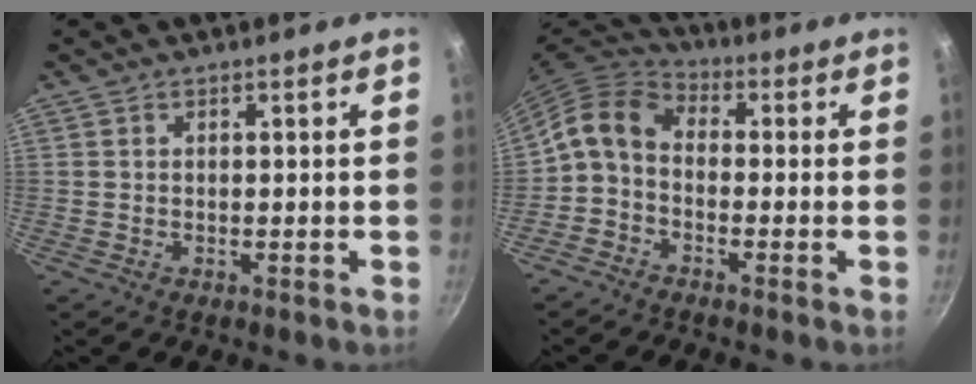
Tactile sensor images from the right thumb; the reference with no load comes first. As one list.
[{"total": 8.0, "force": [-1.6, 5.7, 5.4], "torque": [-0.106, 0.043, -0.051]}]